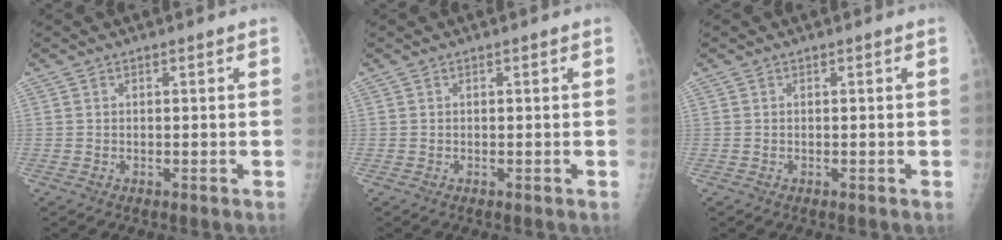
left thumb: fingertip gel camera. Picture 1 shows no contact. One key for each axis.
{"total": 0.0}
{"total": 0.0}